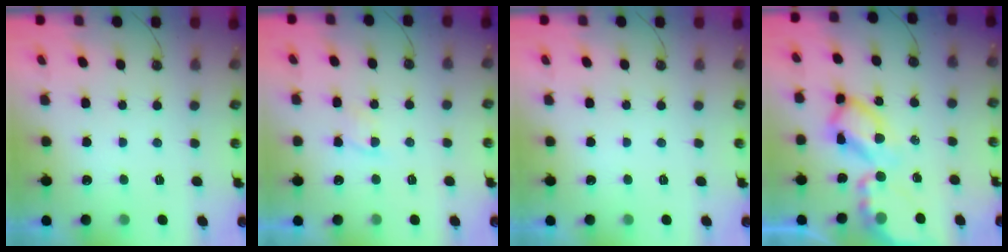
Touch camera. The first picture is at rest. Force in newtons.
{"total": 4.5, "press": 4.5, "slide": 0.6}
{"total": 0.0}
{"total": 13.2, "press": 13.1, "slide": 1.2}